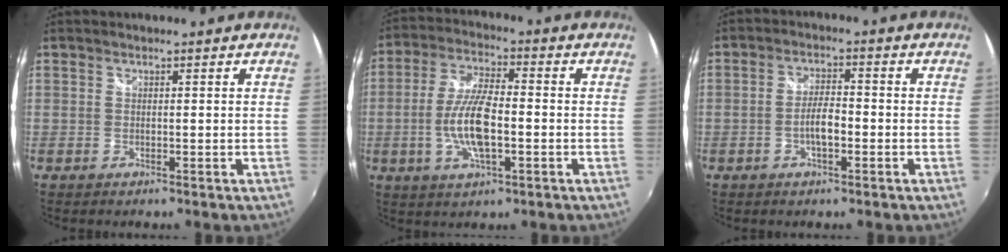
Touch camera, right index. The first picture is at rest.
{"total": 10.4, "force": [-2.3, 3.2, 9.7], "torque": [-0.198, 0.001, -0.046]}
{"total": 4.1, "force": [-1.6, 1.3, 3.6], "torque": [-0.073, 0.003, -0.028]}